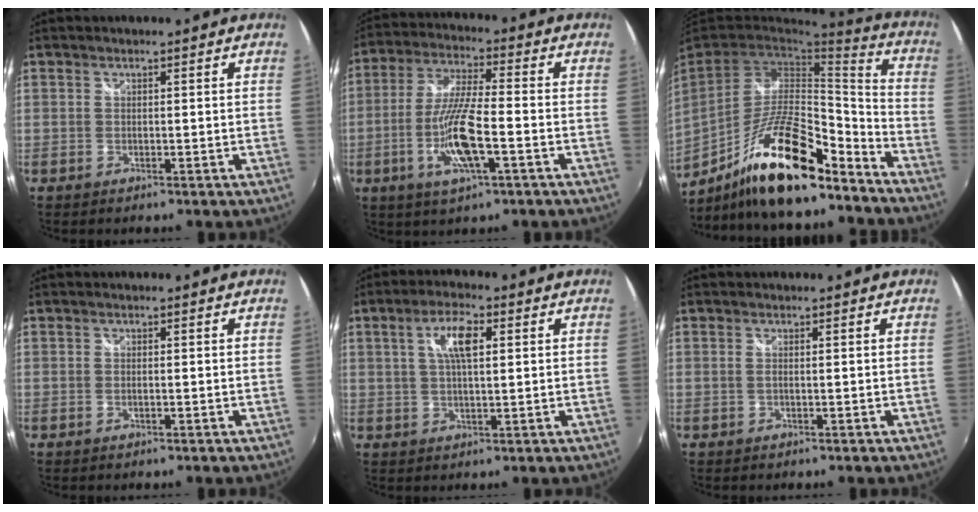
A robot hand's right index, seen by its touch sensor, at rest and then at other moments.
{"total": 12.4, "force": [-4.0, 2.5, 11.5], "torque": [-0.235, -0.008, -0.076]}
{"total": 21.2, "force": [-14.6, 5.4, 14.4], "torque": [-0.266, -0.013, -0.252]}
{"total": 0.7, "force": [-0.2, 0.1, 0.7], "torque": [-0.014, 0.001, -0.005]}
{"total": 6.4, "force": [1.9, 2.2, 5.8], "torque": [-0.105, 0.010, 0.034]}
{"total": 0.9, "force": [-0.2, -0.2, 0.9], "torque": [-0.015, 0.000, -0.005]}